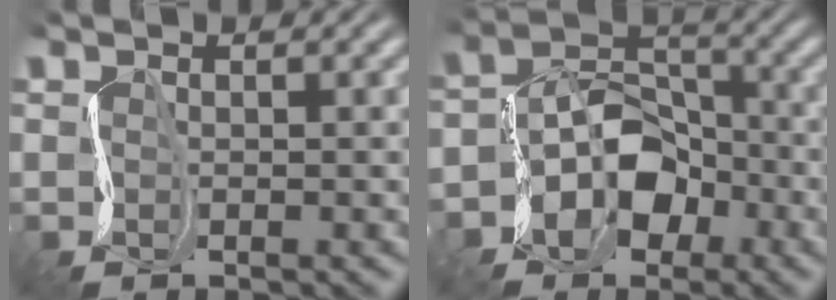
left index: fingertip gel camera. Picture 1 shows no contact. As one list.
[{"total": 5.5, "force": [-3.1, 4.1, 2.2], "torque": [-0.035, 0.006, -0.066]}]